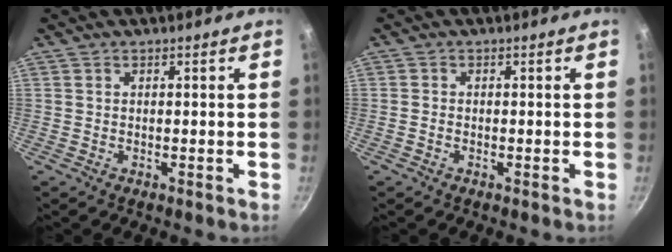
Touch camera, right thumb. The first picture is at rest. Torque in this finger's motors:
{"motor_torque": [-0.24, 0.03, -0.31, -0.03, 0.08]}